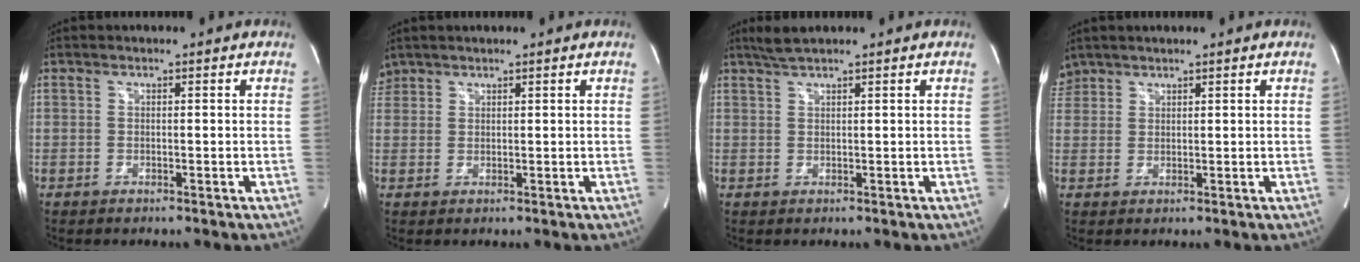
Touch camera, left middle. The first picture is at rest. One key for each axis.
{"total": 2.3, "fx": 2.0, "fy": 1.2, "fz": -0.2, "tx": 0.000, "ty": 0.013, "tz": 0.041}
{"total": 2.6, "fx": 2.2, "fy": -0.2, "fz": 1.3, "tx": -0.031, "ty": 0.007, "tz": 0.046}
{"total": 3.1, "fx": 2.6, "fy": 1.6, "fz": -0.1, "tx": -0.002, "ty": 0.014, "tz": 0.055}